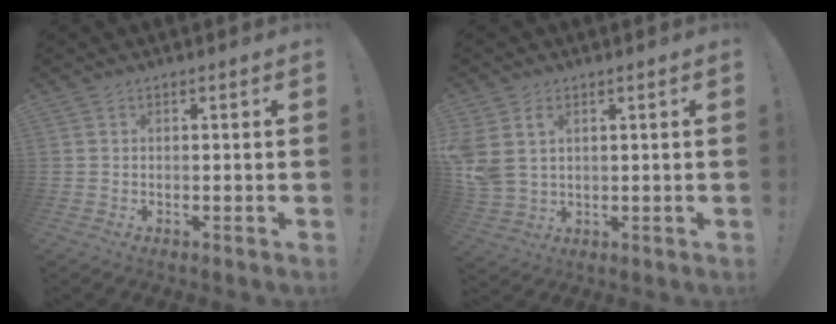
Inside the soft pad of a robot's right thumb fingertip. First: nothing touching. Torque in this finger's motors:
{"motor_torque": [1.48, 1.66, 1.07, -0.07, 0.05]}